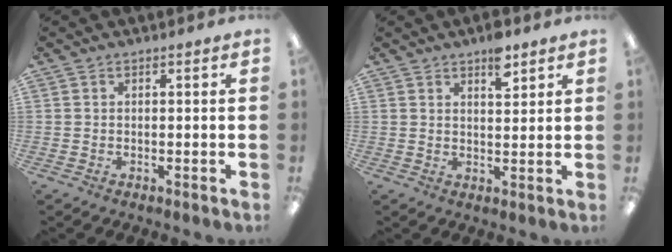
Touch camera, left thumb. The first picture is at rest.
{"total": 5.9, "force": [4.0, 2.4, 3.6], "torque": [-0.040, -0.023, 0.063]}